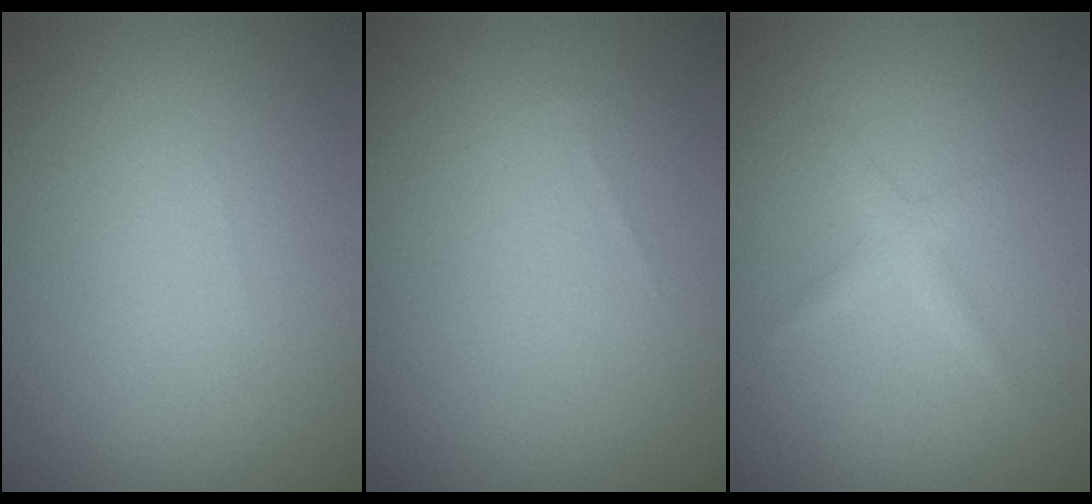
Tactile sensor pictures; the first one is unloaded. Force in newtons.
{"total": 0.0}
{"total": 1.8, "press": 1.8, "slide": 0.1}